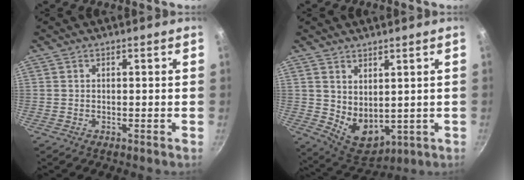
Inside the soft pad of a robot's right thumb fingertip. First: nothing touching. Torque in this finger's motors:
{"motor_torque": [-0.45, 0.43, 0.66, 0.58, 0.21]}